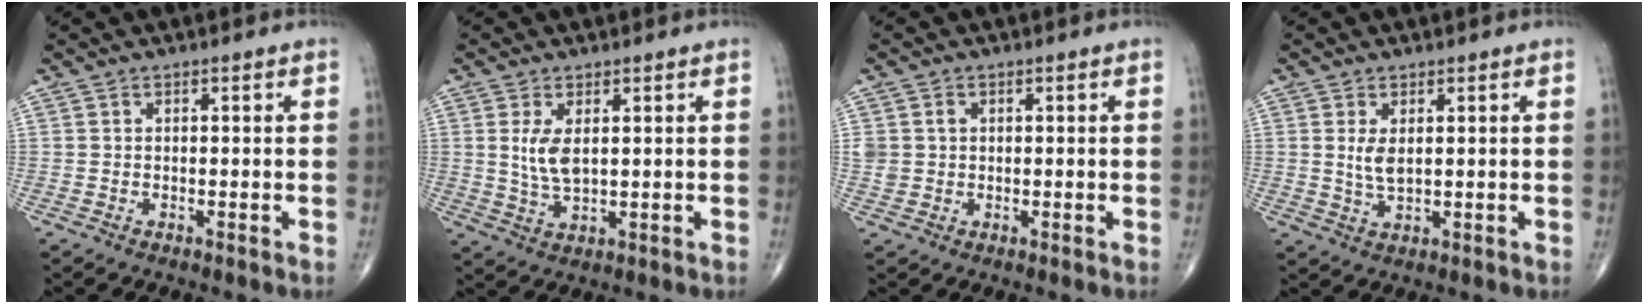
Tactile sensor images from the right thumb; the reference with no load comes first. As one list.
[{"total": 5.1, "force": [1.1, 2.3, 4.4], "torque": [-0.088, -0.011, 0.029]}, {"total": 3.0, "force": [0.5, 2.6, 1.3], "torque": [-0.018, 0.004, 0.014]}, {"total": 3.5, "force": [0.8, 1.6, 3.0], "torque": [-0.056, -0.010, 0.021]}]